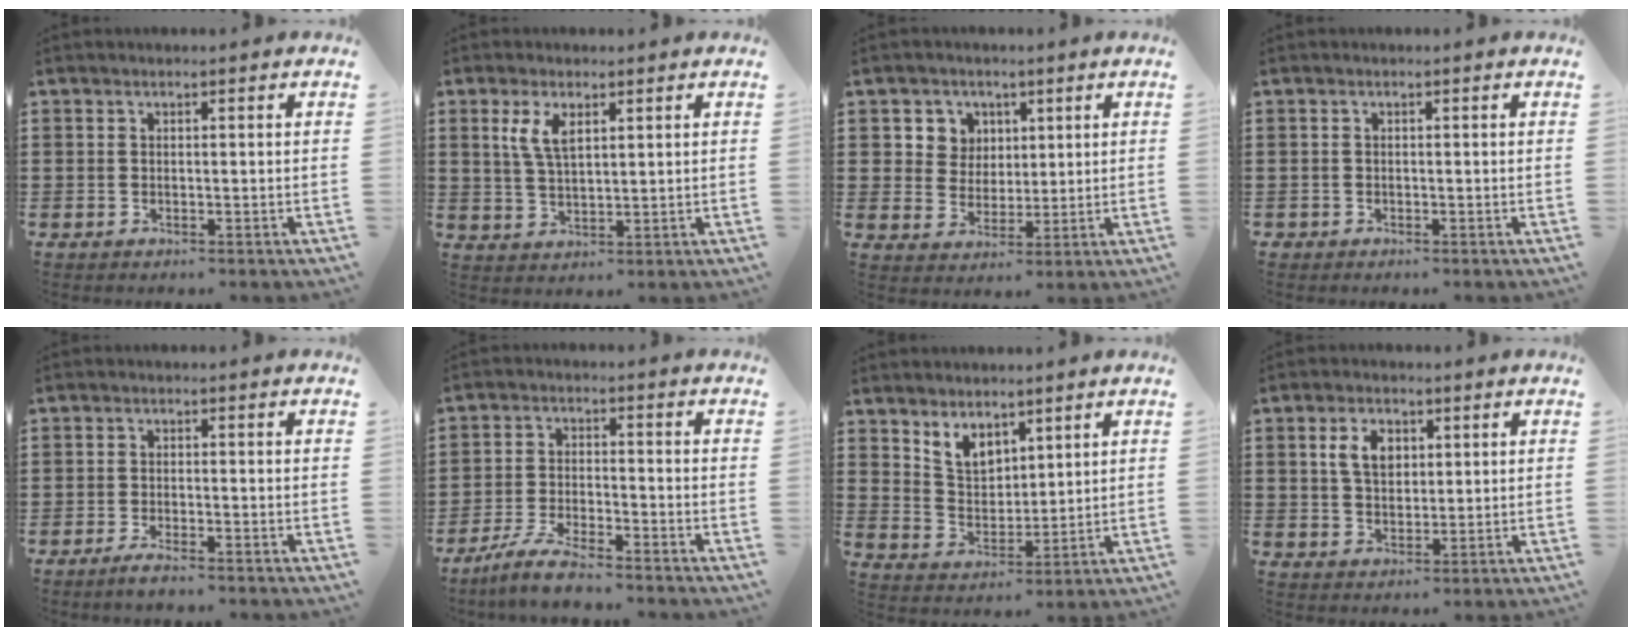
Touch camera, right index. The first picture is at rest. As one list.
[{"total": 4.7, "force": [1.9, 2.0, 3.8], "torque": [-0.082, 0.007, 0.033]}, {"total": 5.1, "force": [2.0, 4.6, 0.5], "torque": [-0.028, 0.015, 0.035]}, {"total": 0.6, "force": [-0.3, 0.5, -0.1], "torque": [0.000, 0.005, -0.010]}, {"total": 1.8, "force": [-1.7, 0.1, 0.8], "torque": [-0.015, 0.001, -0.030]}, {"total": 5.3, "force": [-4.9, 0.3, 2.0], "torque": [-0.055, -0.006, -0.099]}, {"total": 5.2, "force": [3.9, 3.0, 1.8], "torque": [-0.052, -0.003, 0.074]}, {"total": 5.0, "force": [1.5, 3.2, 3.5], "torque": [-0.080, 0.015, 0.024]}]